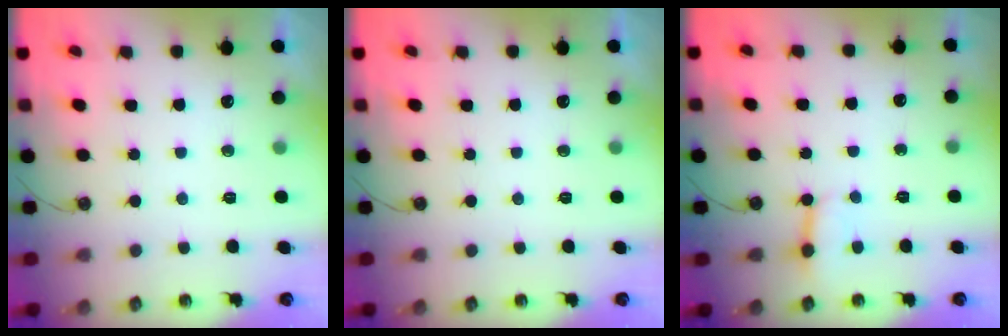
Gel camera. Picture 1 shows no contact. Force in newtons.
{"total": 0.0}
{"total": 2.8, "press": 2.8, "slide": 0.3}